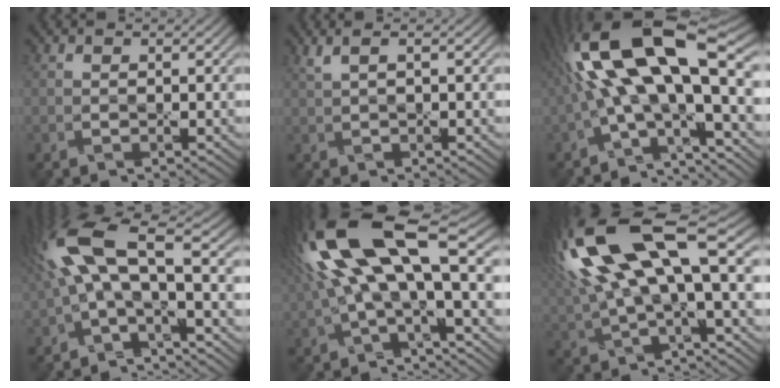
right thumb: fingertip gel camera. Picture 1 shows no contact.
{"total": 1.6, "force": [0.8, 0.0, 1.4], "torque": [-0.035, 0.010, 0.017]}
{"total": 18.1, "force": [2.0, 6.8, 16.7], "torque": [-0.311, 0.035, 0.026]}
{"total": 12.6, "force": [0.5, 4.5, 11.7], "torque": [-0.252, 0.024, -0.004]}
{"total": 16.5, "force": [3.6, 6.0, 15.0], "torque": [-0.328, 0.012, 0.071]}
{"total": 17.1, "force": [5.4, 5.9, 15.2], "torque": [-0.342, 0.009, 0.107]}